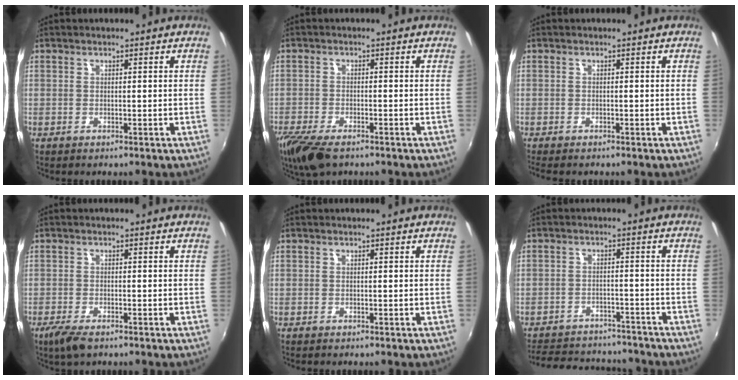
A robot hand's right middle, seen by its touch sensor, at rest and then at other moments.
{"total": 9.7, "force": [-7.1, 3.5, 5.7], "torque": [-0.138, -0.039, -0.132]}
{"total": 1.8, "force": [-1.6, 0.2, 1.0], "torque": [-0.020, -0.013, -0.022]}
{"total": 4.3, "force": [-3.0, 1.5, 2.7], "torque": [-0.068, -0.016, -0.056]}
{"total": 0.0}
{"total": 14.5, "force": [-12.4, 6.0, 4.6], "torque": [-0.119, 0.035, -0.163]}